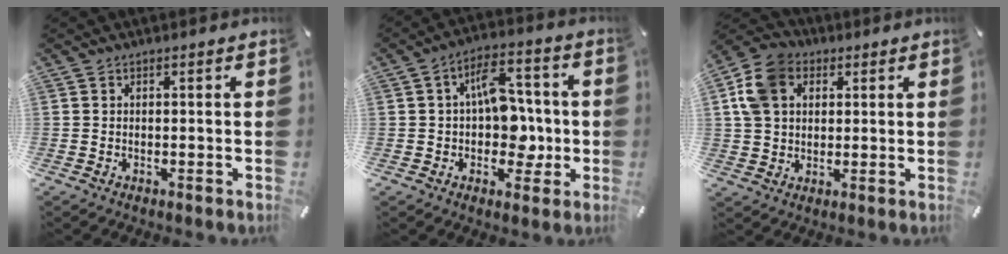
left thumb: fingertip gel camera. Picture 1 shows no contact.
{"total": 11.8, "force": [0.3, 8.3, 8.4], "torque": [-0.107, 0.013, 0.009]}
{"total": 9.9, "force": [3.2, 8.3, 4.5], "torque": [-0.116, 0.005, 0.063]}